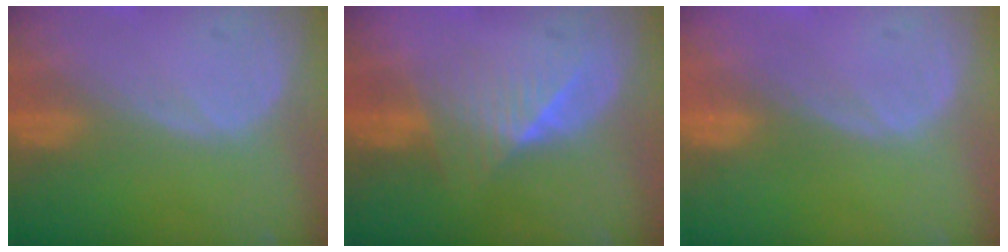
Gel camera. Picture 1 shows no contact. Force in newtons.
{"total": 6.0, "press": 5.4, "slide": 2.7}
{"total": 0.0}